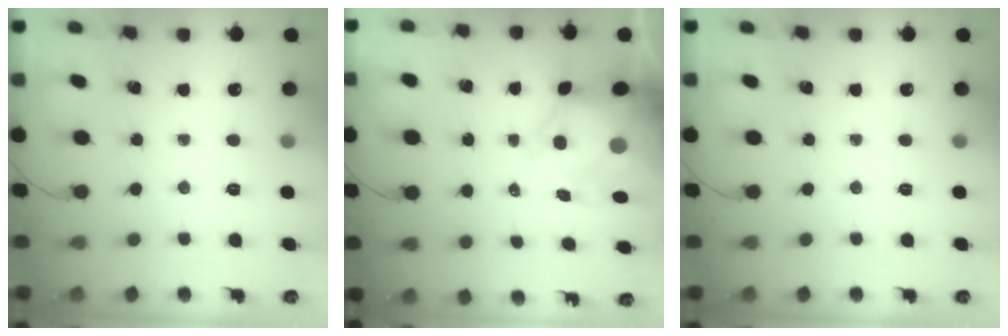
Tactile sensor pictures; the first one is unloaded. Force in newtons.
{"total": 12.9, "press": 12.4, "slide": 3.7}
{"total": 0.0}